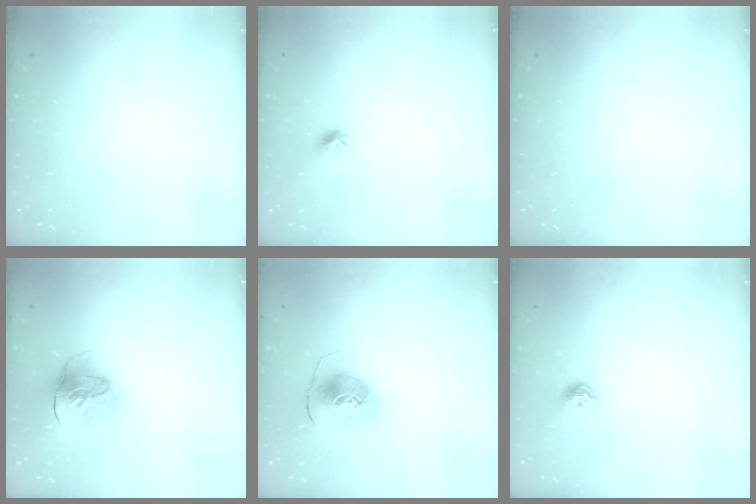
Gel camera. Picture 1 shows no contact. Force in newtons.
{"total": 7.4, "press": 7.4, "slide": 0.7}
{"total": 0.0}
{"total": 18.0, "press": 17.9, "slide": 2.5}
{"total": 9.3, "press": 9.2, "slide": 1.0}
{"total": 8.0, "press": 8.0, "slide": 1.0}